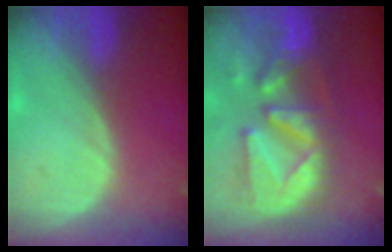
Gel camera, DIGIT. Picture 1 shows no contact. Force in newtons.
{"total": 12.3, "press": 11.0, "slide": 5.6}